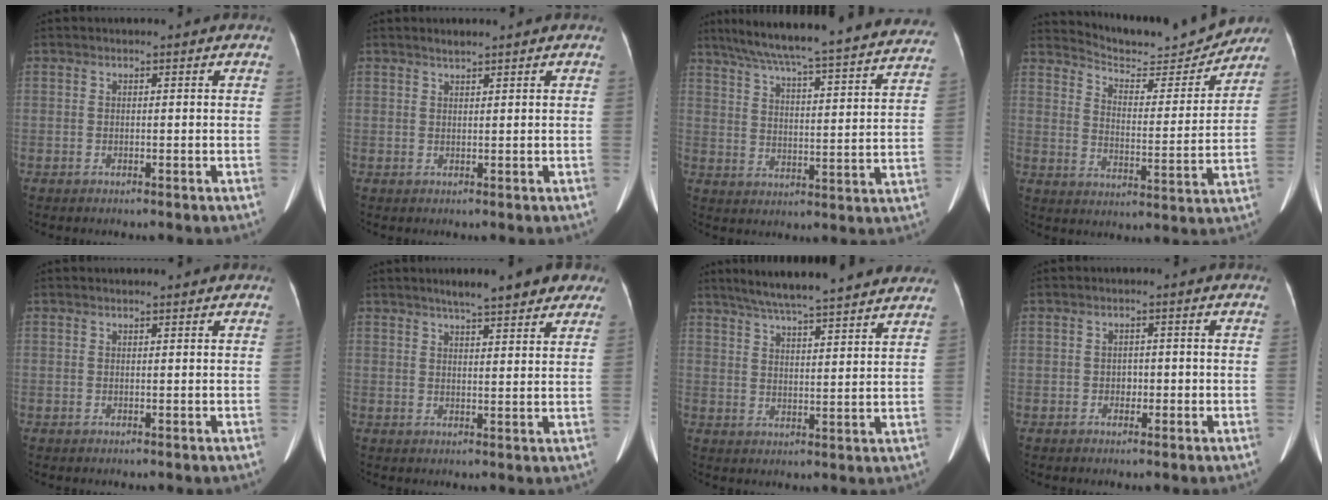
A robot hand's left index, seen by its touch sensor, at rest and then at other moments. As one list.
[{"total": 1.2, "force": [1.1, 0.0, 0.5], "torque": [-0.011, 0.005, 0.024]}, {"total": 32.8, "force": [29.3, 2.6, 14.4], "torque": [-0.233, -0.045, 0.369]}, {"total": 14.2, "force": [13.9, 1.9, 2.6], "torque": [-0.040, -0.019, 0.194]}, {"total": 1.7, "force": [1.4, 0.2, 0.8], "torque": [-0.009, 0.016, 0.021]}, {"total": 10.2, "force": [7.8, 1.9, 6.2], "torque": [-0.073, 0.020, 0.096]}, {"total": 20.0, "force": [17.2, 1.6, 9.9], "torque": [-0.156, 0.031, 0.235]}, {"total": 1.5, "force": [-0.4, 1.2, 0.8], "torque": [-0.011, 0.004, -0.004]}]